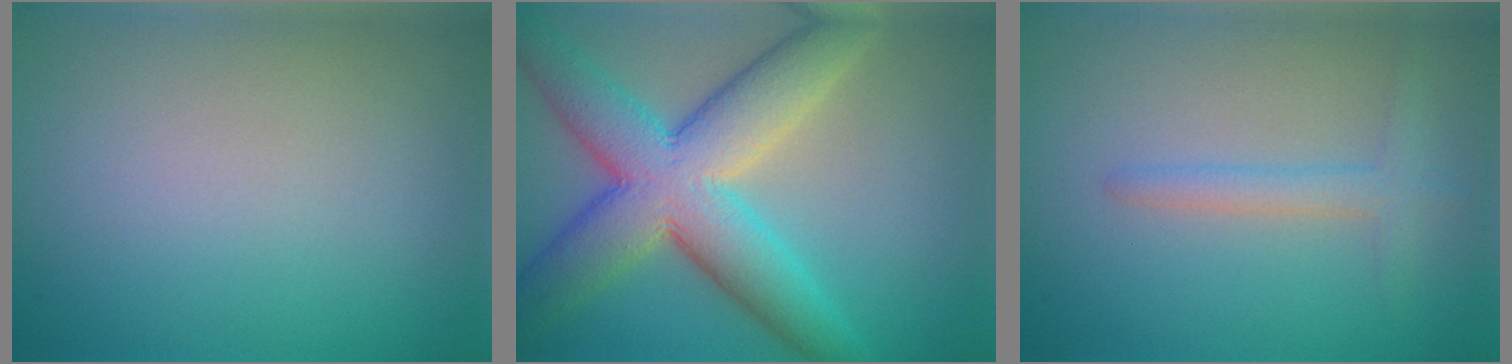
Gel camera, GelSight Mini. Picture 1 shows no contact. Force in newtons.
{"total": 10.1, "press": 10.1, "slide": 0.5}
{"total": 2.1, "press": 2.1, "slide": 0.2}